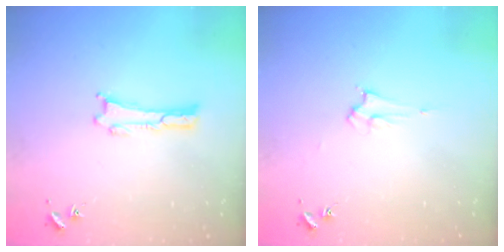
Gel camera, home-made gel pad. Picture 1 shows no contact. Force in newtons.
{"total": 2.1, "press": 2.1, "slide": 0.2}